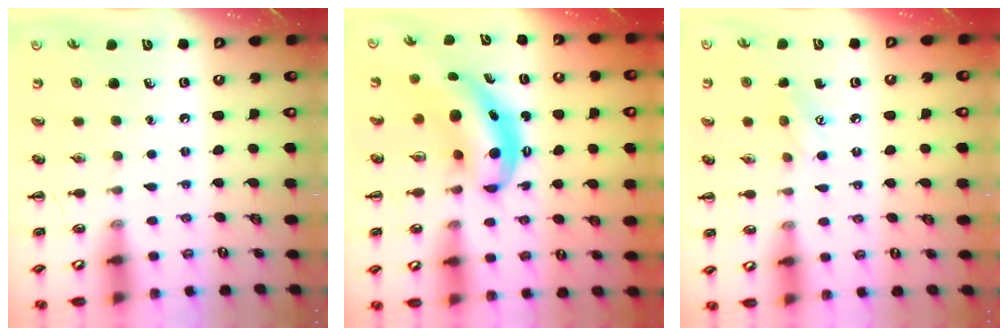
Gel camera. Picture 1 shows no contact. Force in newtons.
{"total": 6.3, "press": 6.2, "slide": 1.1}
{"total": 5.9, "press": 5.8, "slide": 1.4}